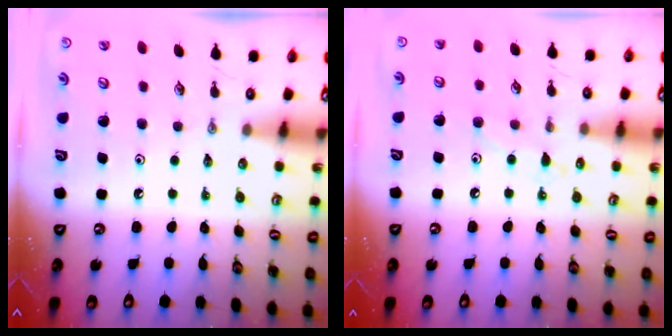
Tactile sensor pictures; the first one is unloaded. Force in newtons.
{"total": 7.0, "press": 6.9, "slide": 0.7}